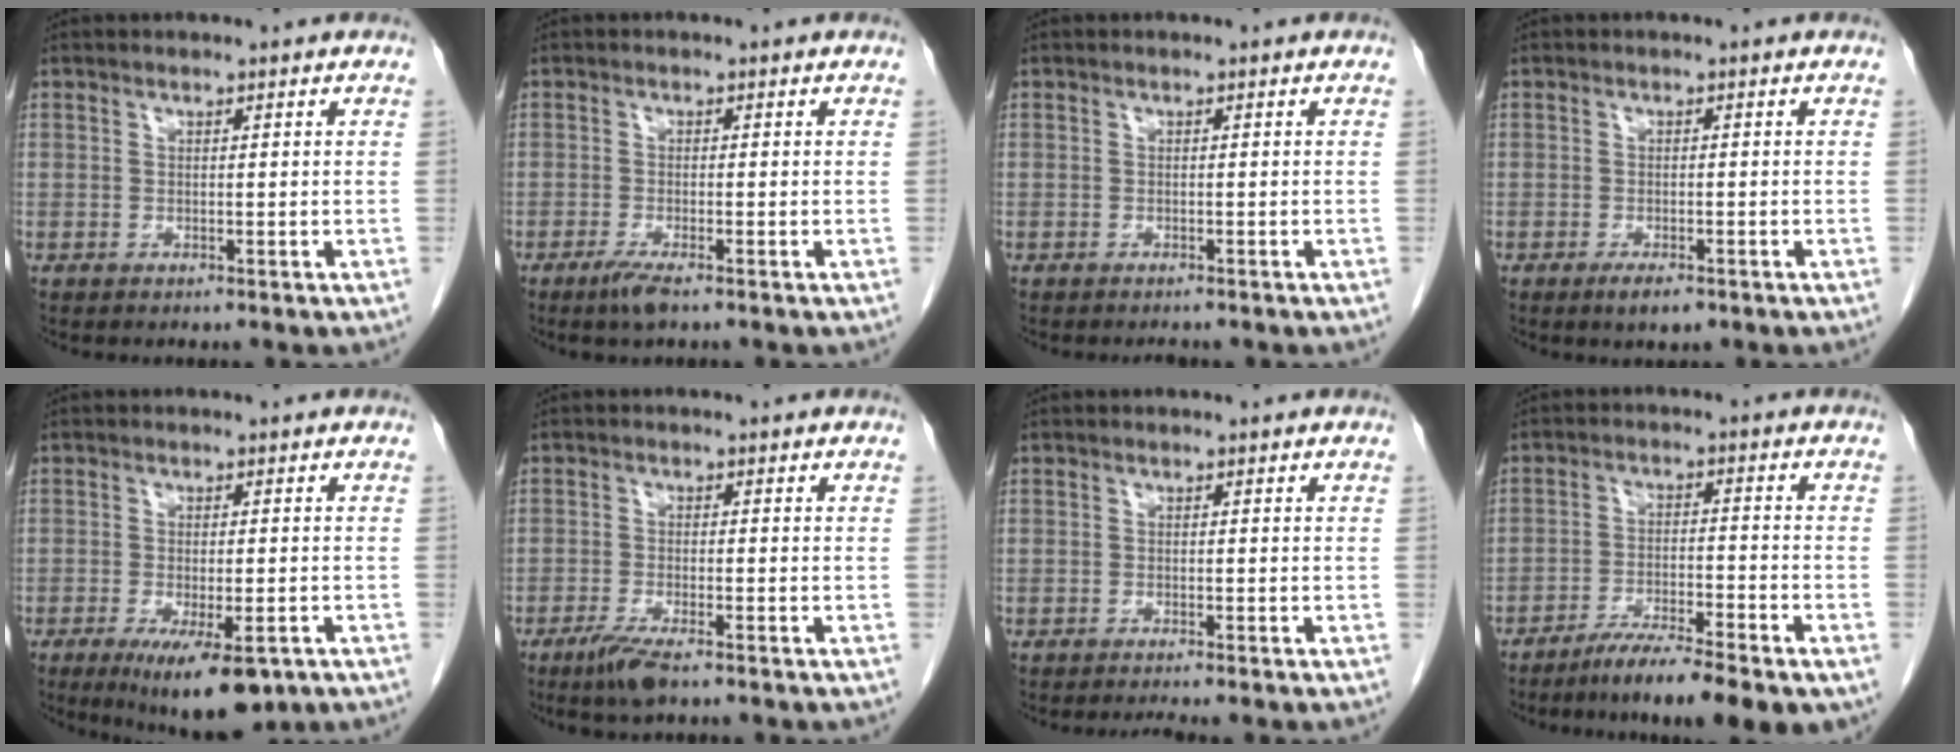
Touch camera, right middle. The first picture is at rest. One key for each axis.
{"total": 2.8, "fx": -1.9, "fy": 0.2, "fz": 2.1, "tx": -0.046, "ty": -0.007, "tz": -0.038}
{"total": 1.1, "fx": -1.0, "fy": 0.2, "fz": 0.3, "tx": -0.009, "ty": -0.004, "tz": -0.012}
{"total": 2.5, "fx": -1.6, "fy": 0.8, "fz": 1.7, "tx": -0.034, "ty": -0.003, "tz": -0.023}
{"total": 9.9, "fx": -5.8, "fy": 2.8, "fz": 7.5, "tx": -0.111, "ty": -0.019, "tz": -0.083}
{"total": 4.4, "fx": -3.0, "fy": 0.5, "fz": 3.1, "tx": -0.066, "ty": -0.011, "tz": -0.057}
{"total": 1.7, "fx": -1.5, "fy": -0.4, "fz": 0.7, "tx": -0.012, "ty": -0.003, "tz": -0.023}
{"total": 10.5, "fx": -7.6, "fy": 1.1, "fz": 7.1, "tx": -0.108, "ty": -0.016, "tz": -0.122}